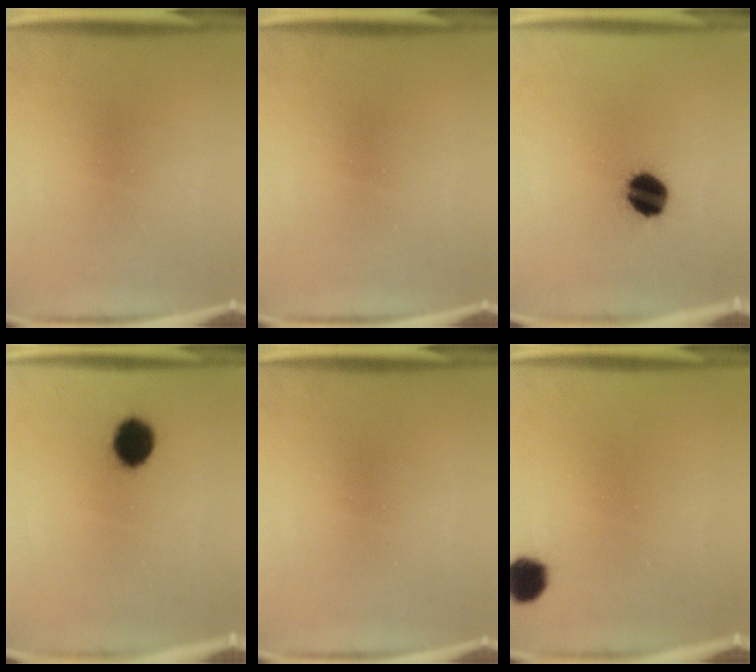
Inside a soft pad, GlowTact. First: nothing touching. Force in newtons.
{"total": 0.0}
{"total": 9.8}
{"total": 8.2}
{"total": 0.0}
{"total": 5.0}